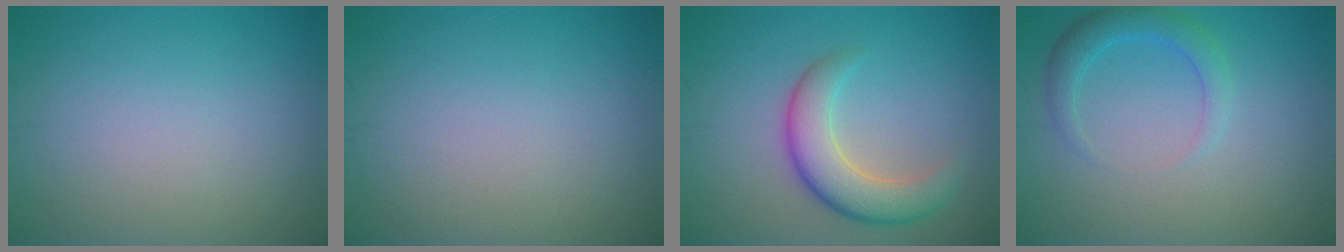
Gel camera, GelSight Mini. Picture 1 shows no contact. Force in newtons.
{"total": 0.0}
{"total": 5.2, "press": 5.2, "slide": 0.4}
{"total": 2.6, "press": 2.6, "slide": 0.2}